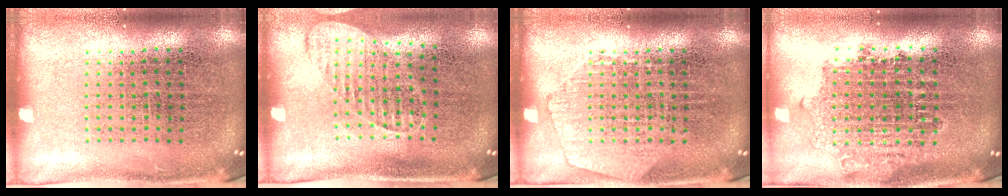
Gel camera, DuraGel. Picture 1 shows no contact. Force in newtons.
{"total": 1.3, "press": 1.1, "slide": 0.7}
{"total": 1.2, "press": 1.2, "slide": 0.2}
{"total": 1.7, "press": 1.4, "slide": 1.0}